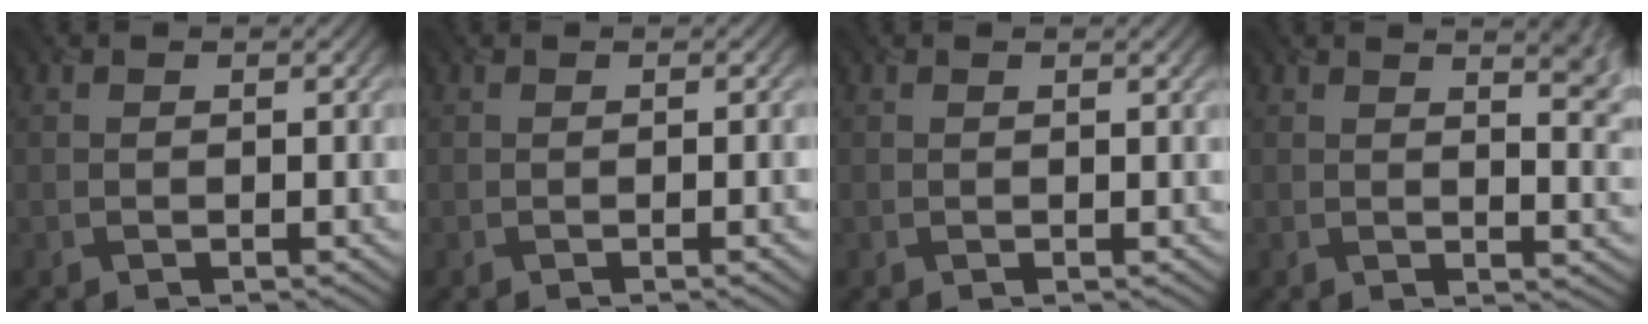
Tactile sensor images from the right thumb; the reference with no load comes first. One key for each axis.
{"total": 1.5, "fx": -0.3, "fy": 0.0, "fz": 1.5, "tx": -0.020, "ty": -0.001, "tz": -0.004}
{"total": 0.8, "fx": 0.6, "fy": -0.1, "fz": 0.5, "tx": -0.008, "ty": 0.000, "tz": 0.011}
{"total": 5.1, "fx": 3.2, "fy": 1.6, "fz": 3.7, "tx": -0.047, "ty": -0.001, "tz": 0.055}